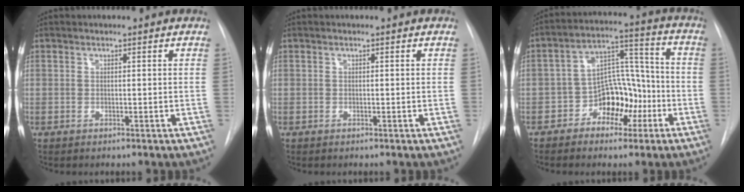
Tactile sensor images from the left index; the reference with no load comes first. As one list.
[{"total": 0.0}, {"total": 9.7, "force": [-4.1, 6.1, 6.3], "torque": [-0.106, 0.037, -0.063]}]